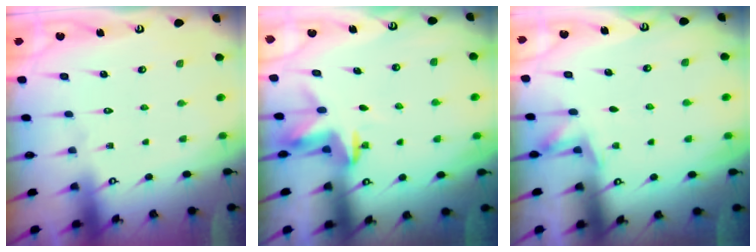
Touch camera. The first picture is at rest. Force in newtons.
{"total": 3.5, "press": 3.5, "slide": 0.3}
{"total": 3.7, "press": 3.4, "slide": 1.4}